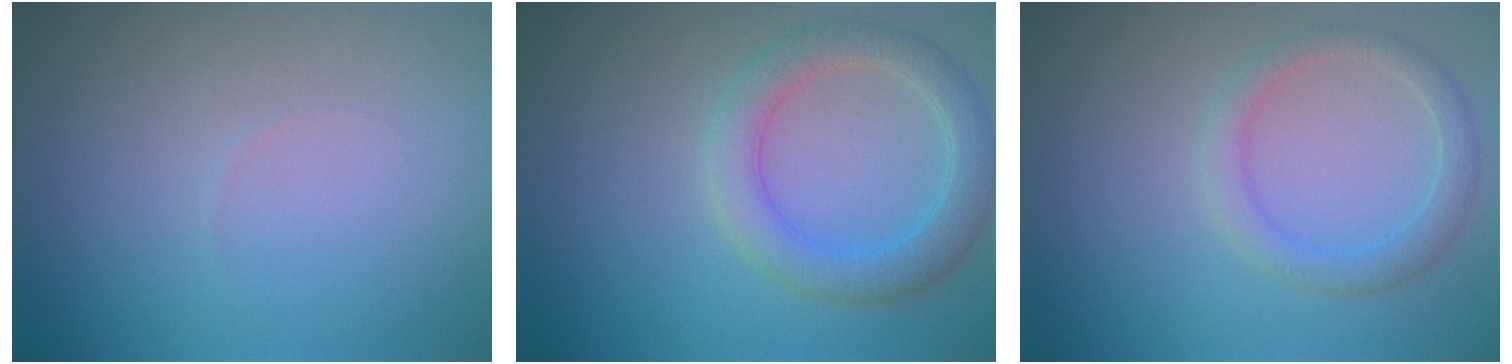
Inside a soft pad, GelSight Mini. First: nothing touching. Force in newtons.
{"total": 3.8, "press": 3.8, "slide": 0.3}
{"total": 2.4, "press": 2.4, "slide": 0.1}